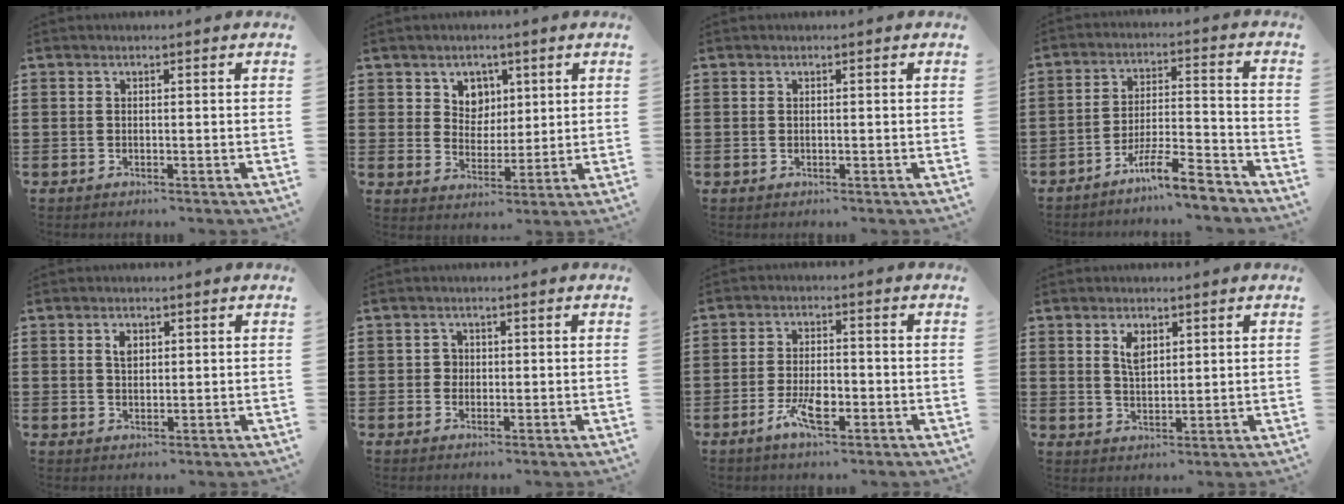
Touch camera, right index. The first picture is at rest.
{"total": 4.6, "force": [2.4, 3.9, 0.8], "torque": [-0.031, 0.005, 0.042]}
{"total": 0.0}
{"total": 8.1, "force": [-6.8, 0.5, 4.4], "torque": [-0.080, 0.004, -0.127]}
{"total": 2.0, "force": [0.9, 1.1, 1.4], "torque": [-0.032, 0.002, 0.017]}
{"total": 1.5, "force": [0.1, 1.3, 0.6], "torque": [-0.017, 0.004, 0.002]}
{"total": 5.6, "force": [-2.5, 2.1, 4.5], "torque": [-0.100, -0.001, -0.049]}
{"total": 3.3, "force": [1.7, 1.6, 2.3], "torque": [-0.044, 0.000, 0.029]}